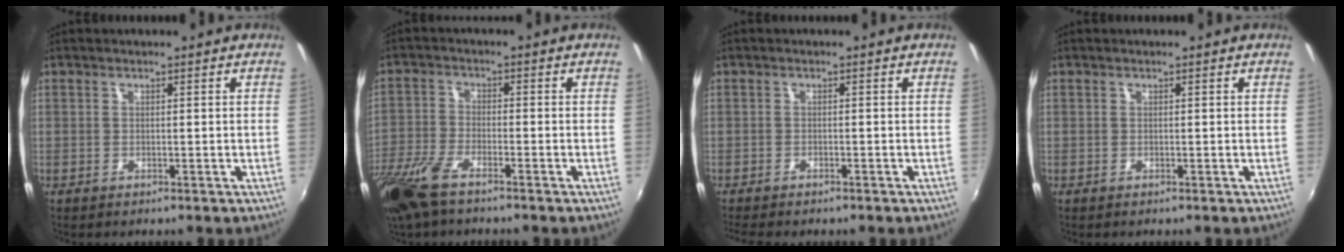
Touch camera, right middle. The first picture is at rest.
{"total": 9.5, "force": [-6.8, 2.7, 6.0], "torque": [-0.147, -0.025, -0.142]}
{"total": 3.8, "force": [-3.2, 0.9, 1.7], "torque": [-0.042, -0.019, -0.055]}
{"total": 0.0}